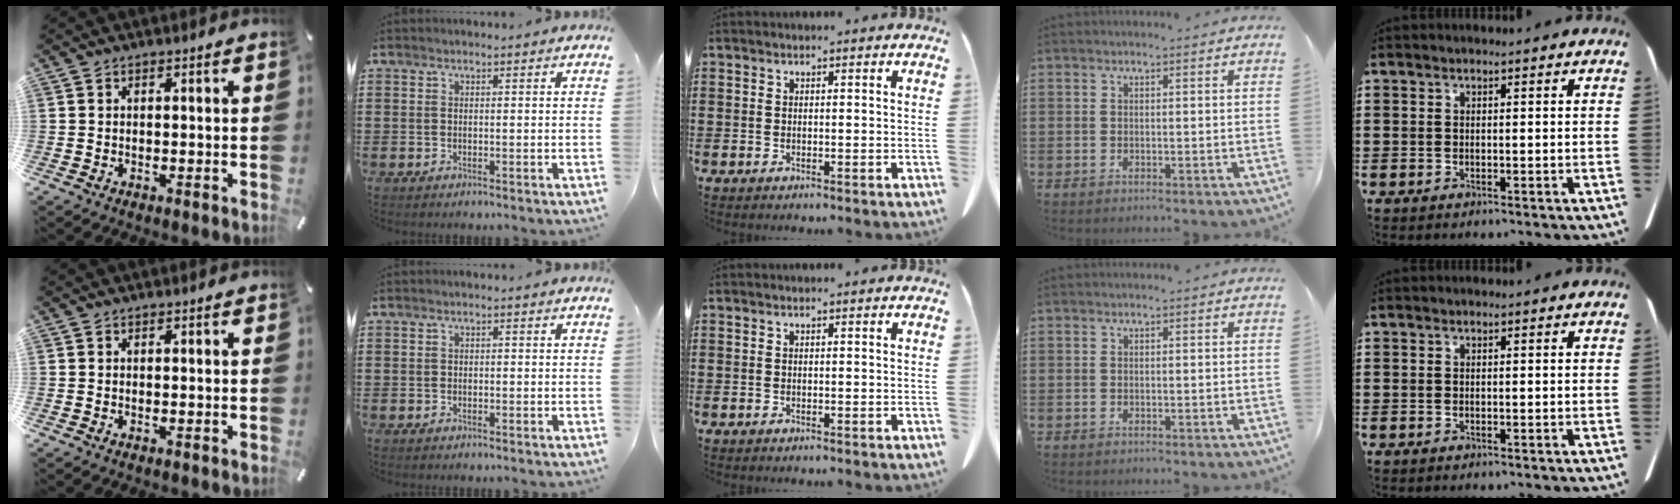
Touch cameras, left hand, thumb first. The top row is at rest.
{"index": {"total": 0.6, "force": [-0.3, 0.4, 0.3], "torque": [-0.008, 0.000, -0.005]}}